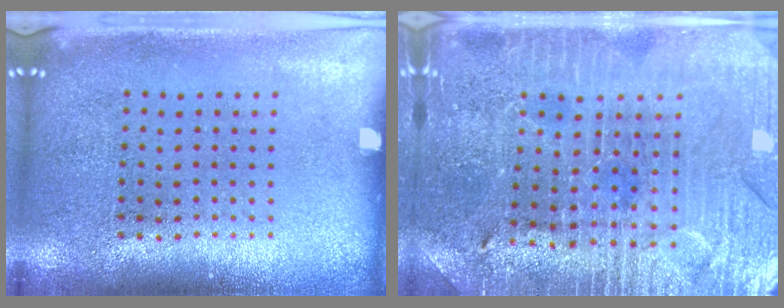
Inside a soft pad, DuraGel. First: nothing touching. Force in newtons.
{"total": 3.3, "press": 3.3, "slide": 0.5}